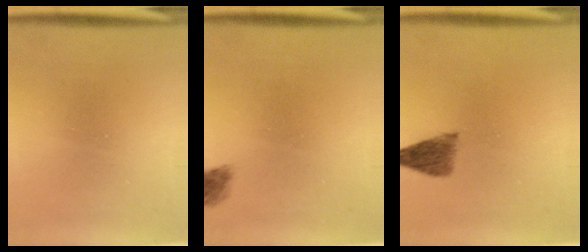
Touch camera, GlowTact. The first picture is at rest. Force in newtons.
{"total": 2.2}
{"total": 5.2}